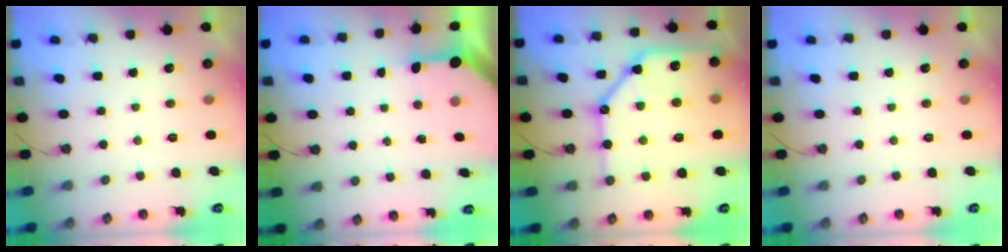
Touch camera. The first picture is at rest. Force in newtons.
{"total": 3.3, "press": 3.3, "slide": 0.4}
{"total": 22.4, "press": 22.2, "slide": 2.5}
{"total": 0.0}